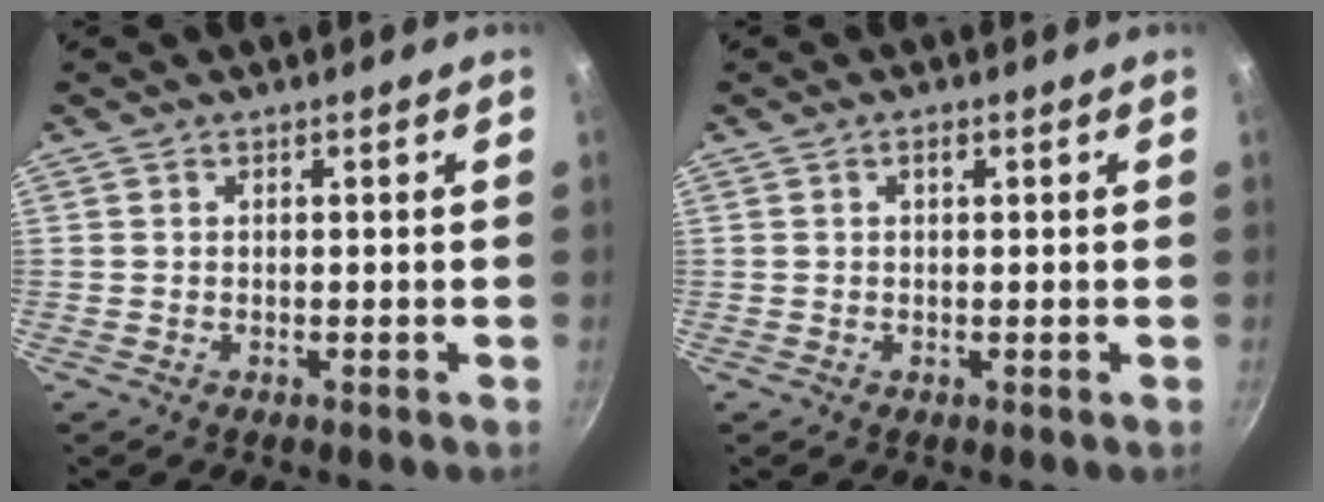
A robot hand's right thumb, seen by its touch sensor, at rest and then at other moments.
{"total": 1.4, "force": [0.4, 0.6, 1.1], "torque": [-0.018, 0.004, 0.005]}